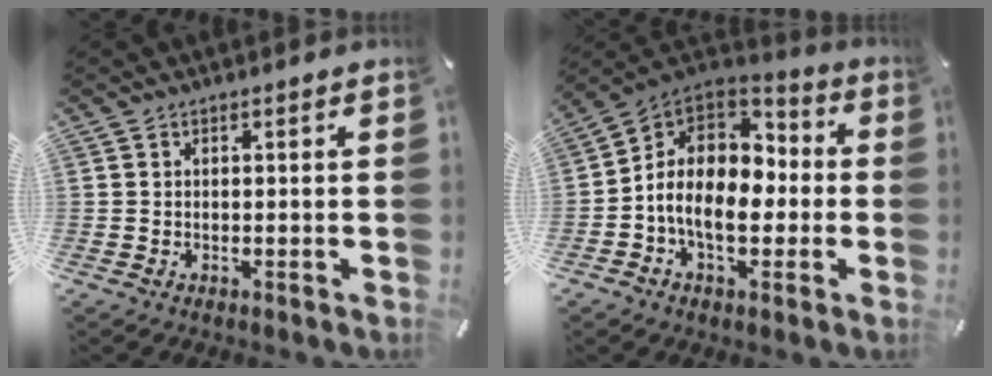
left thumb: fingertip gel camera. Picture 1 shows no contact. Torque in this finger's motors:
{"motor_torque": [1.74, 3.26, 1.50, 1.01, 0.28]}